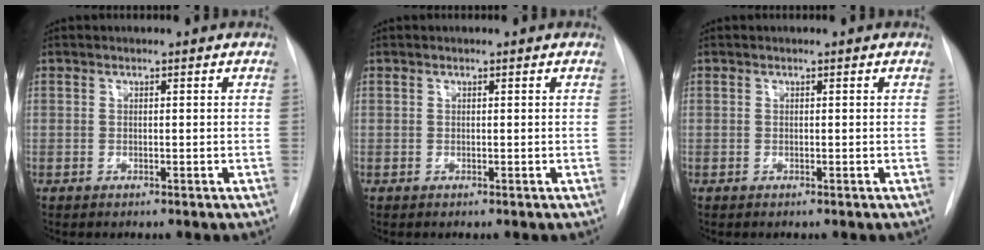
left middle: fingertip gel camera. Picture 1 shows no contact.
{"total": 0.0}
{"total": 0.0}